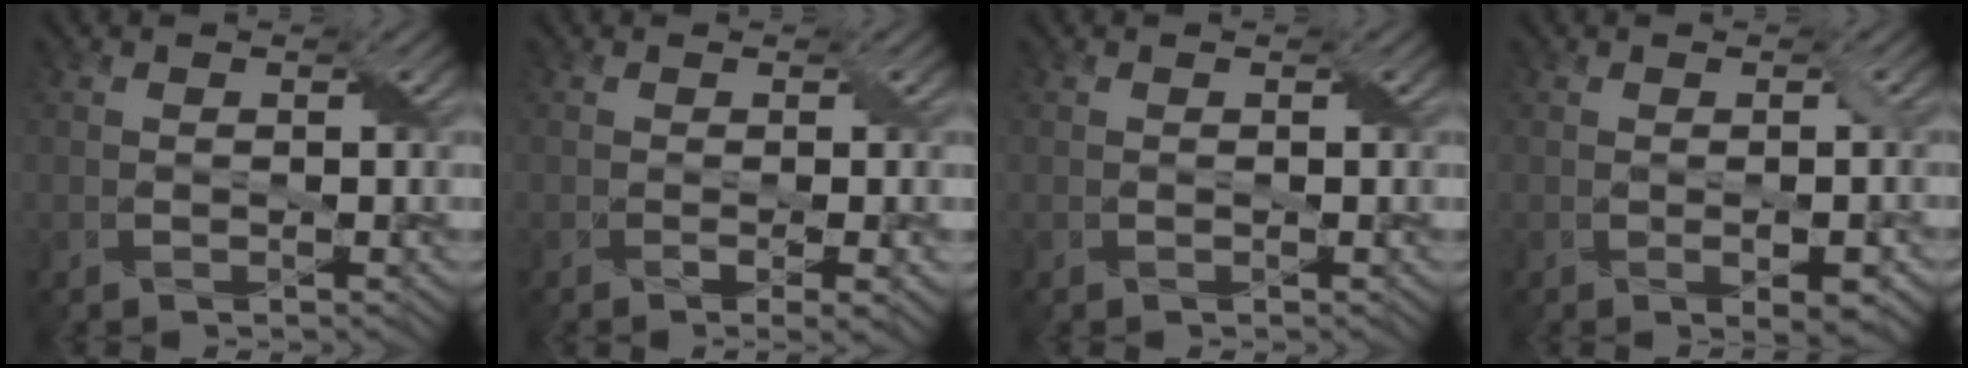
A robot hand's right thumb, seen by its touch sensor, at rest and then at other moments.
{"total": 2.7, "force": [-0.5, 0.4, 2.6], "torque": [-0.048, -0.003, -0.005]}
{"total": 0.0}
{"total": 2.8, "force": [-0.7, 0.9, 2.5], "torque": [-0.041, -0.006, -0.002]}